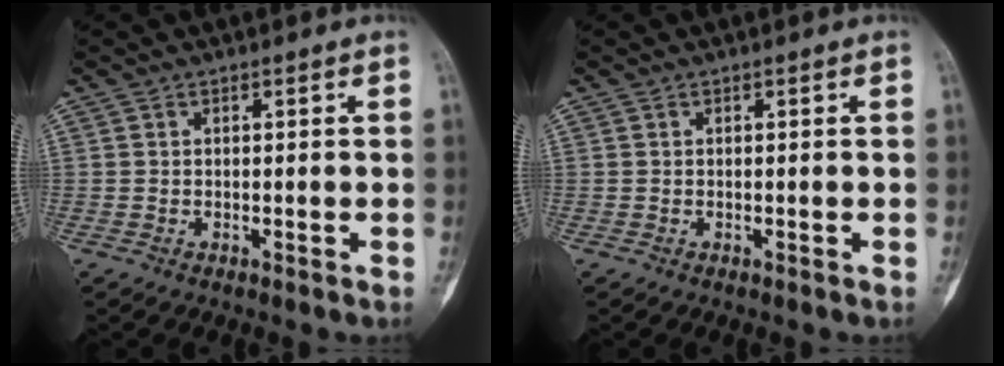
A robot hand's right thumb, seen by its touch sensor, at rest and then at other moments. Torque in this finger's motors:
{"motor_torque": [-0.08, 0.08, 0.01, -0.01, 0.00]}